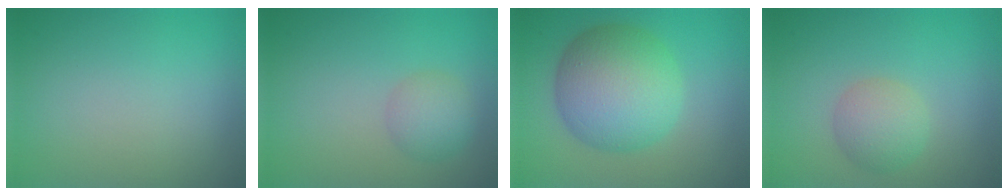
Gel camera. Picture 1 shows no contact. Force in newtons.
{"total": 2.5, "press": 2.5, "slide": 0.0}
{"total": 8.9, "press": 8.9, "slide": 0.1}
{"total": 2.9, "press": 2.9, "slide": 0.0}